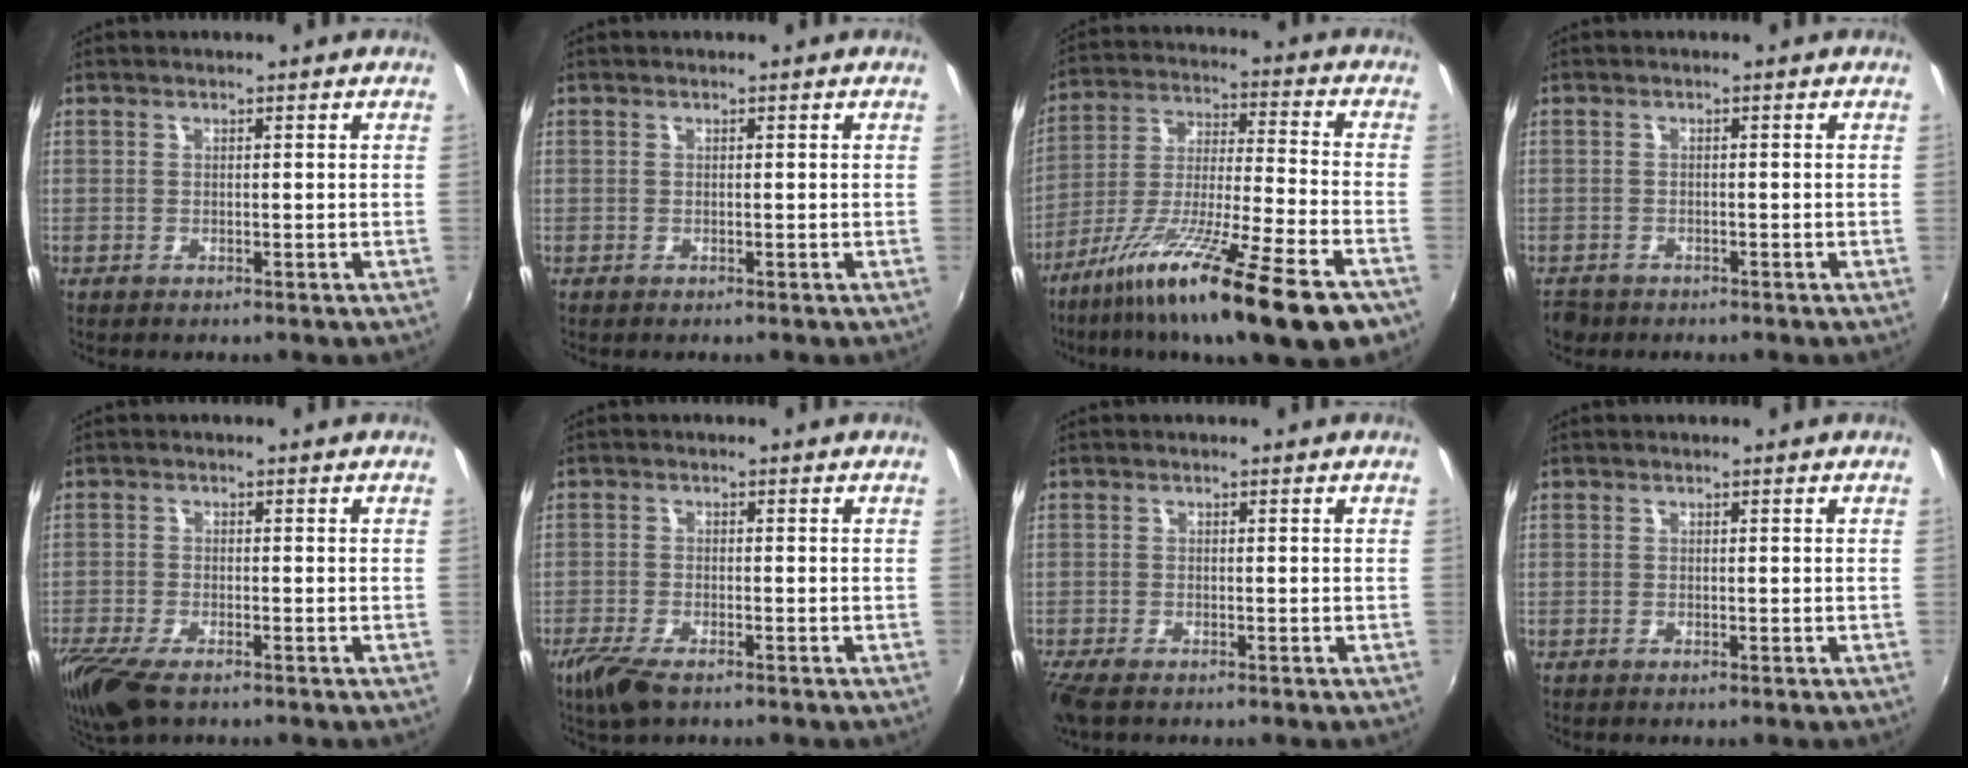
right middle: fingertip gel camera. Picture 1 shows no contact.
{"total": 0.0}
{"total": 23.0, "force": [-15.0, 2.3, 17.3], "torque": [-0.302, -0.063, -0.249]}
{"total": 2.7, "force": [-2.1, 1.6, 0.7], "torque": [-0.021, -0.008, -0.038]}
{"total": 8.9, "force": [-6.4, 2.9, 5.5], "torque": [-0.136, -0.040, -0.123]}
{"total": 6.2, "force": [-4.4, 1.9, 3.9], "torque": [-0.103, -0.023, -0.086]}
{"total": 4.1, "force": [-3.1, 1.2, 2.4], "torque": [-0.057, -0.021, -0.060]}
{"total": 0.0}